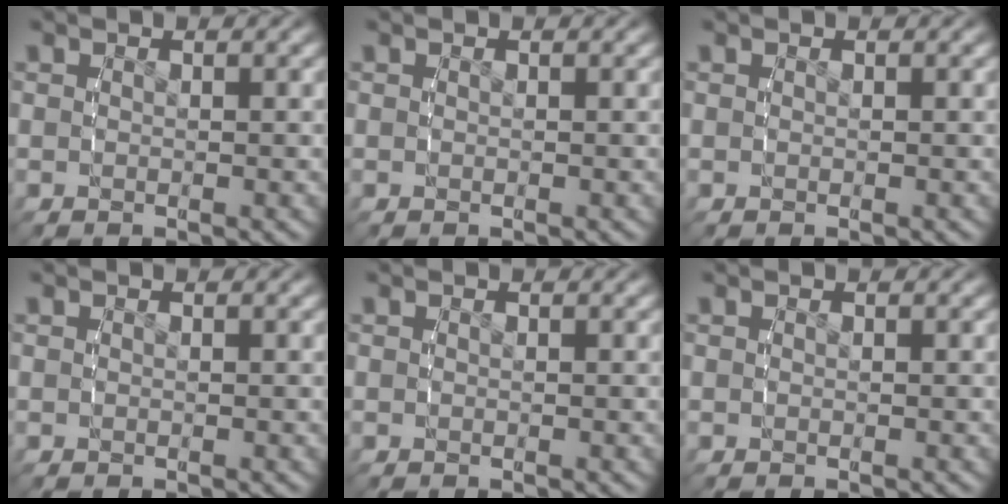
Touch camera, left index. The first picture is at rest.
{"total": 0.0}
{"total": 0.0}
{"total": 0.0}
{"total": 0.0}
{"total": 0.0}